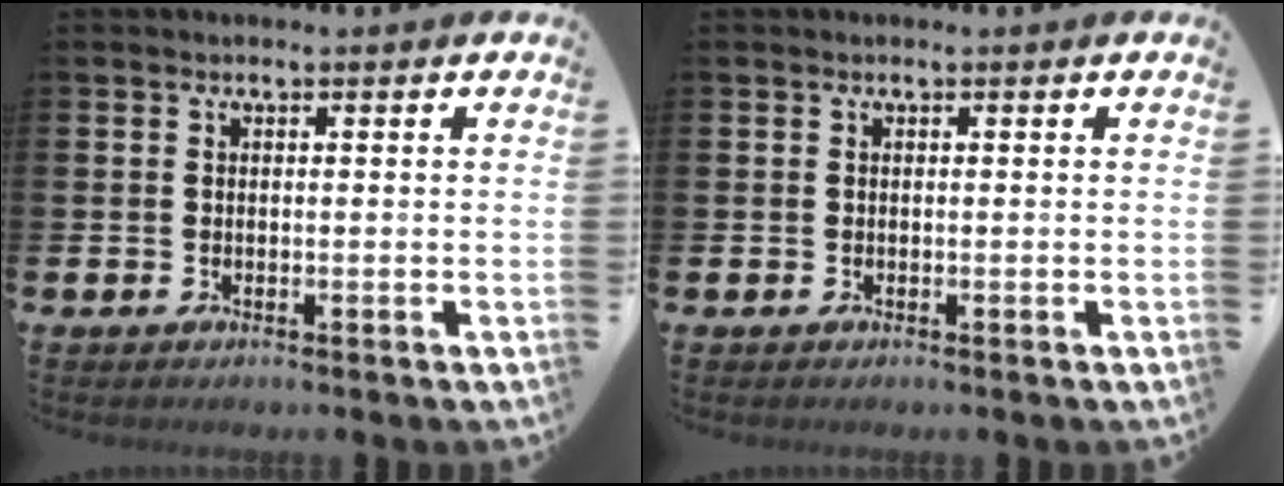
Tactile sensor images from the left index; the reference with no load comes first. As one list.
[{"total": 0.0}]